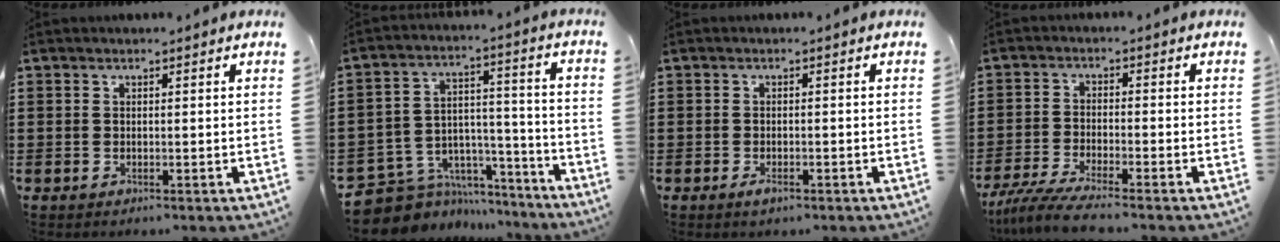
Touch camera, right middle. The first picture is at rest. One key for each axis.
{"total": 7.4, "fx": -5.9, "fy": 4.2, "fz": 1.0, "tx": -0.038, "ty": 0.000, "tz": -0.113}
{"total": 1.4, "fx": -0.9, "fy": 0.6, "fz": 0.8, "tx": -0.017, "ty": -0.001, "tz": -0.019}
{"total": 5.1, "fx": -4.6, "fy": 0.0, "fz": 2.2, "tx": -0.059, "ty": -0.018, "tz": -0.092}